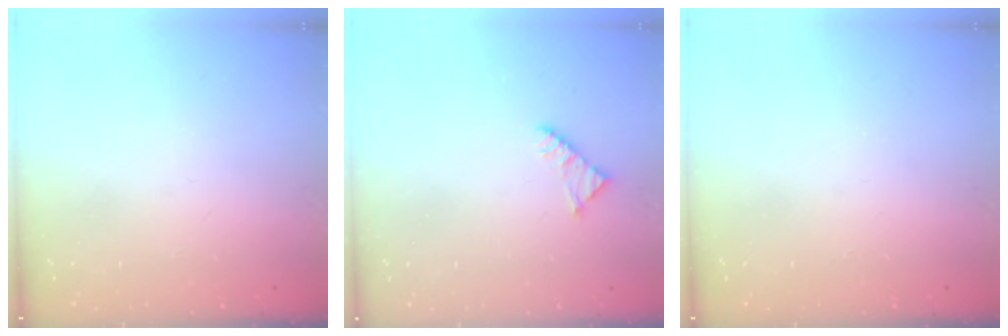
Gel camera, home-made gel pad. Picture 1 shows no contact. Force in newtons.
{"total": 2.3, "press": 2.3, "slide": 0.4}
{"total": 0.0}